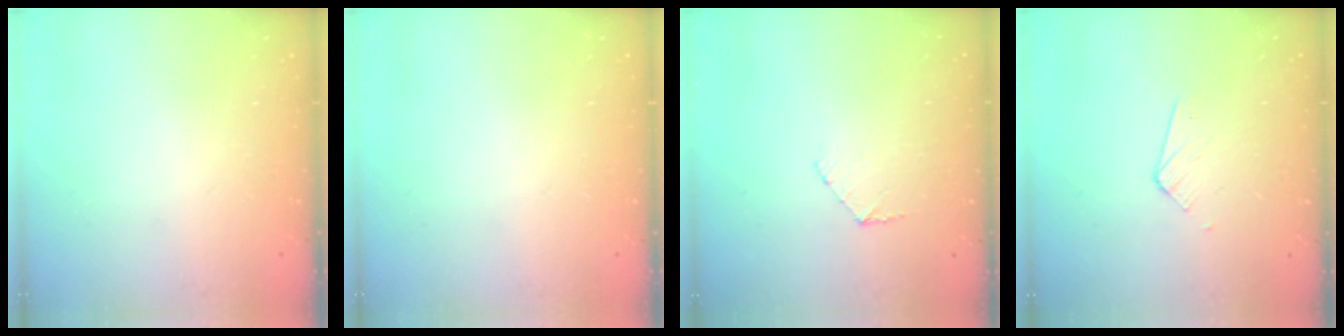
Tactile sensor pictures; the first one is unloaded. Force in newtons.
{"total": 0.0}
{"total": 5.3, "press": 5.3, "slide": 0.5}
{"total": 3.6, "press": 3.6, "slide": 0.3}